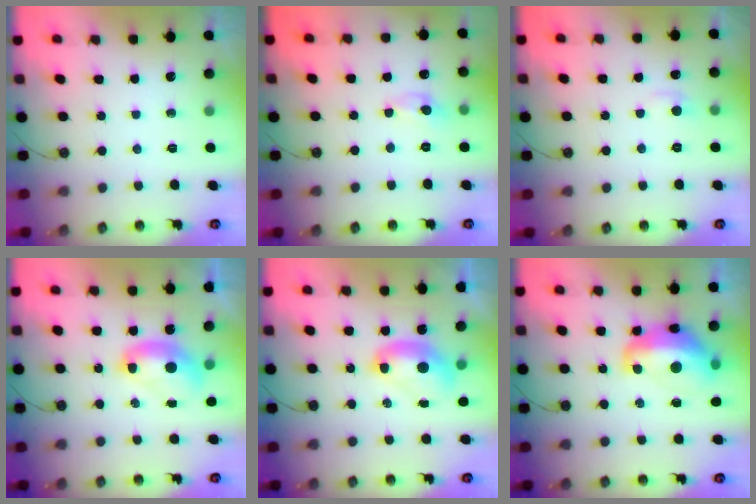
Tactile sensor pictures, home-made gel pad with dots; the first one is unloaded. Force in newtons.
{"total": 0.0}
{"total": 1.2, "press": 0.9, "slide": 0.7}
{"total": 2.7, "press": 2.7, "slide": 0.1}
{"total": 2.6, "press": 2.6, "slide": 0.1}
{"total": 6.7, "press": 6.6, "slide": 0.9}